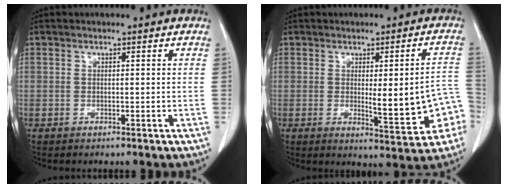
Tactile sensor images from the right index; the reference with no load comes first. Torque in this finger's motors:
{"motor_torque": [0.67, 0.13, 0.19, 0.07]}